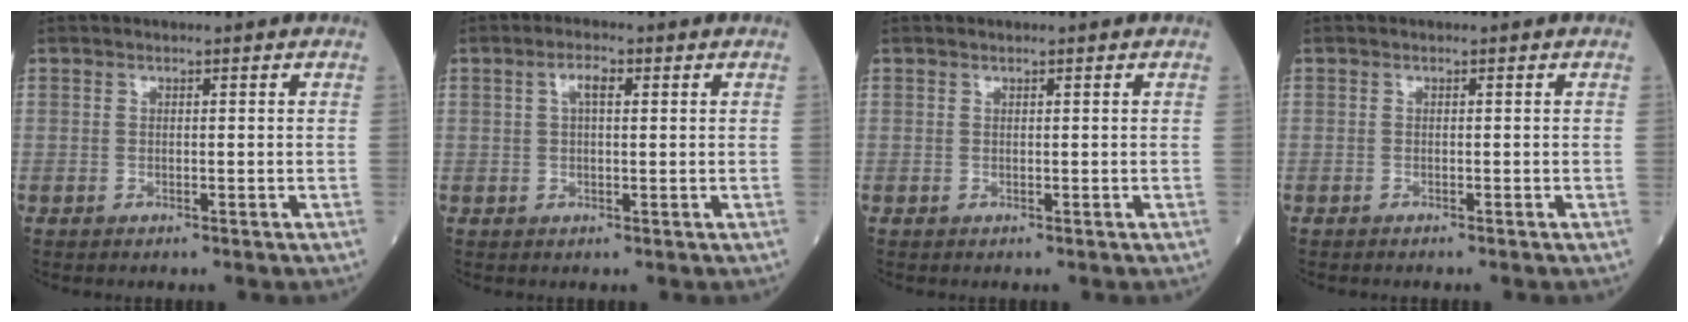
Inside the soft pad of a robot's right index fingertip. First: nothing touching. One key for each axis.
{"total": 2.6, "fx": 0.9, "fy": 0.8, "fz": 2.3, "tx": -0.048, "ty": 0.010, "tz": 0.020}
{"total": 0.0}
{"total": 0.8, "fx": -0.7, "fy": -0.1, "fz": 0.4, "tx": 0.000, "ty": 0.002, "tz": -0.007}